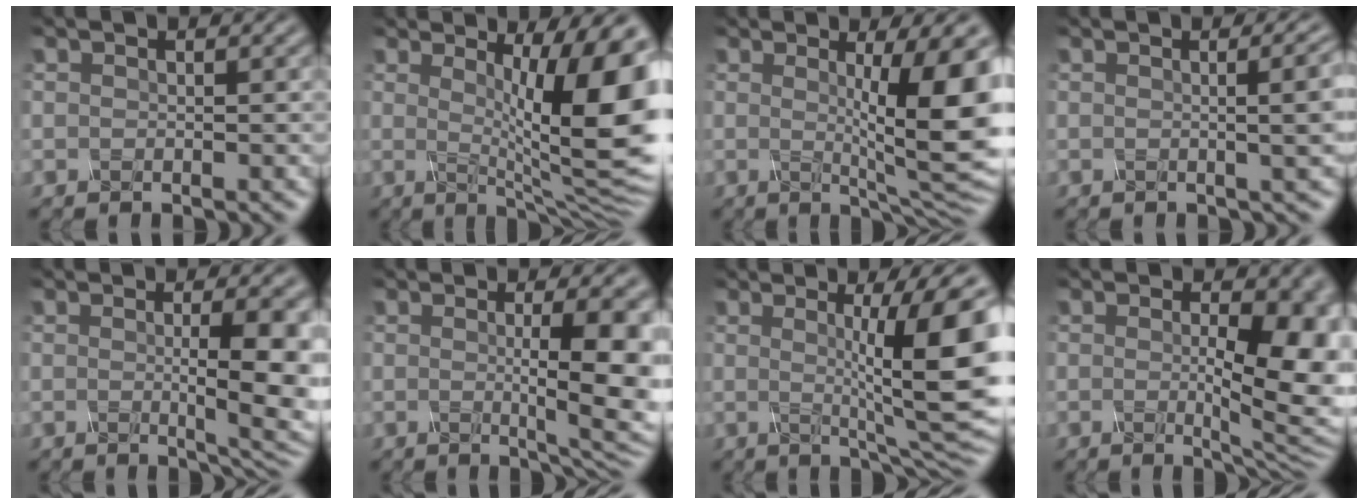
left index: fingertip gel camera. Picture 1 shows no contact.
{"total": 12.2, "force": [1.5, 2.8, 11.7], "torque": [-0.143, -0.012, 0.024]}
{"total": 9.8, "force": [1.1, 2.0, 9.5], "torque": [-0.118, -0.005, 0.018]}
{"total": 6.8, "force": [0.6, 2.9, 6.1], "torque": [-0.027, 0.018, 0.001]}
{"total": 6.9, "force": [-0.1, 1.7, 6.7], "torque": [-0.084, -0.007, 0.002]}
{"total": 8.2, "force": [0.1, 2.0, 7.9], "torque": [-0.097, -0.006, 0.005]}
{"total": 11.4, "force": [1.1, 2.3, 11.1], "torque": [-0.128, 0.004, 0.017]}
{"total": 9.8, "force": [0.1, 2.9, 9.3], "torque": [-0.106, -0.003, 0.003]}